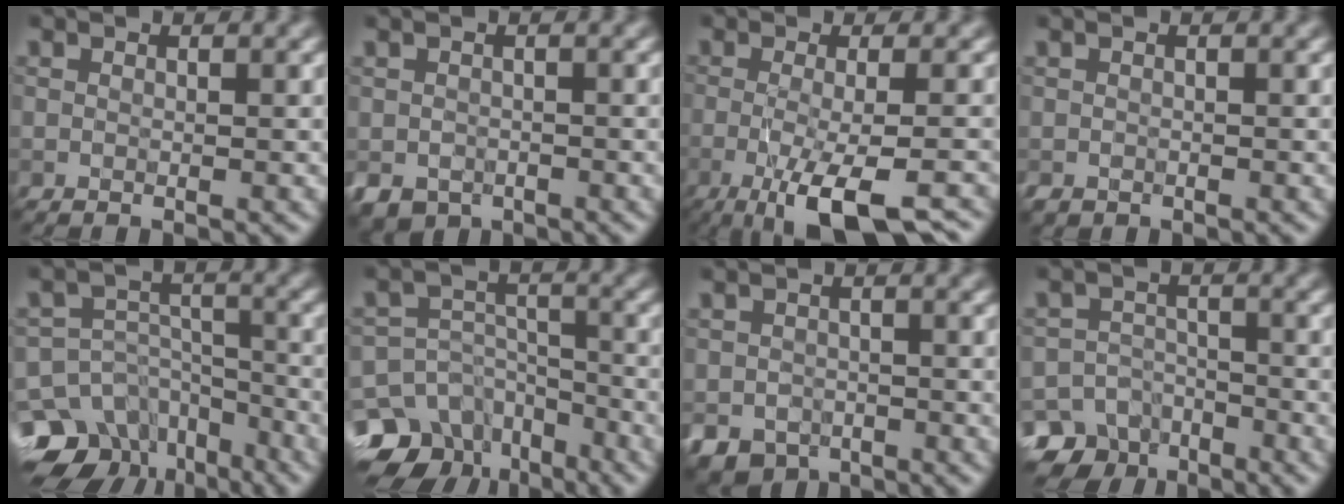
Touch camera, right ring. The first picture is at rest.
{"total": 2.7, "force": [-1.4, 2.0, 1.2], "torque": [-0.023, -0.011, -0.027]}
{"total": 8.8, "force": [-3.7, 2.7, 7.5], "torque": [-0.110, -0.011, -0.059]}
{"total": 0.9, "force": [-0.6, 0.7, 0.2], "torque": [-0.006, -0.003, -0.013]}
{"total": 14.7, "force": [-10.4, 9.5, 4.2], "torque": [-0.096, -0.022, -0.144]}
{"total": 13.2, "force": [-9.0, 8.8, 4.0], "torque": [-0.092, -0.018, -0.130]}
{"total": 3.9, "force": [-2.1, 2.8, 1.7], "torque": [-0.029, -0.015, -0.036]}
{"total": 7.9, "force": [-6.0, 4.9, 1.7], "torque": [-0.005, -0.007, -0.093]}